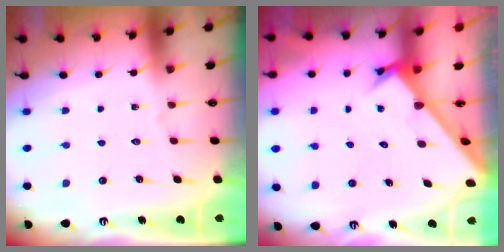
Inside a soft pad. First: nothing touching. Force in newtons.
{"total": 2.6, "press": 2.6, "slide": 0.3}